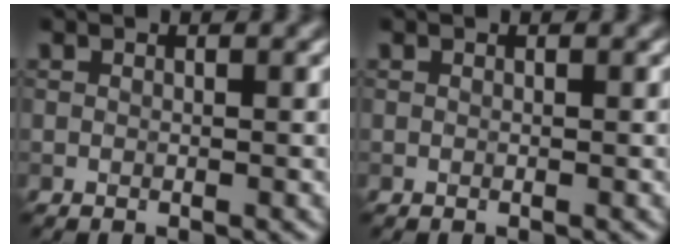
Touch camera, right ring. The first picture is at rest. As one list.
[{"total": 0.0}]